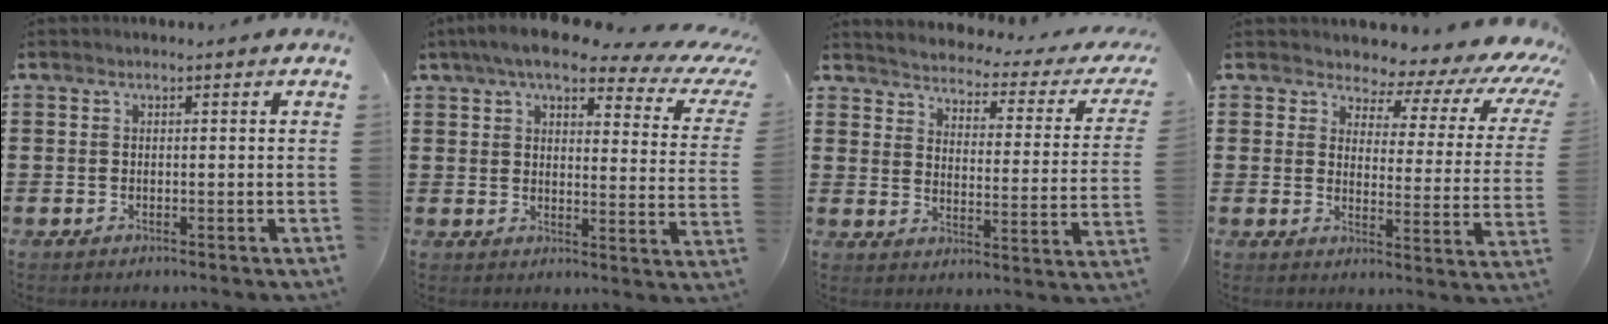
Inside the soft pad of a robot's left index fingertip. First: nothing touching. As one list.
[{"total": 7.5, "force": [5.6, 1.5, 4.8], "torque": [-0.100, -0.022, 0.091]}, {"total": 2.3, "force": [2.2, -0.1, 0.4], "torque": [-0.029, -0.030, 0.027]}, {"total": 4.2, "force": [3.1, 2.2, 1.9], "torque": [-0.045, -0.025, 0.041]}]